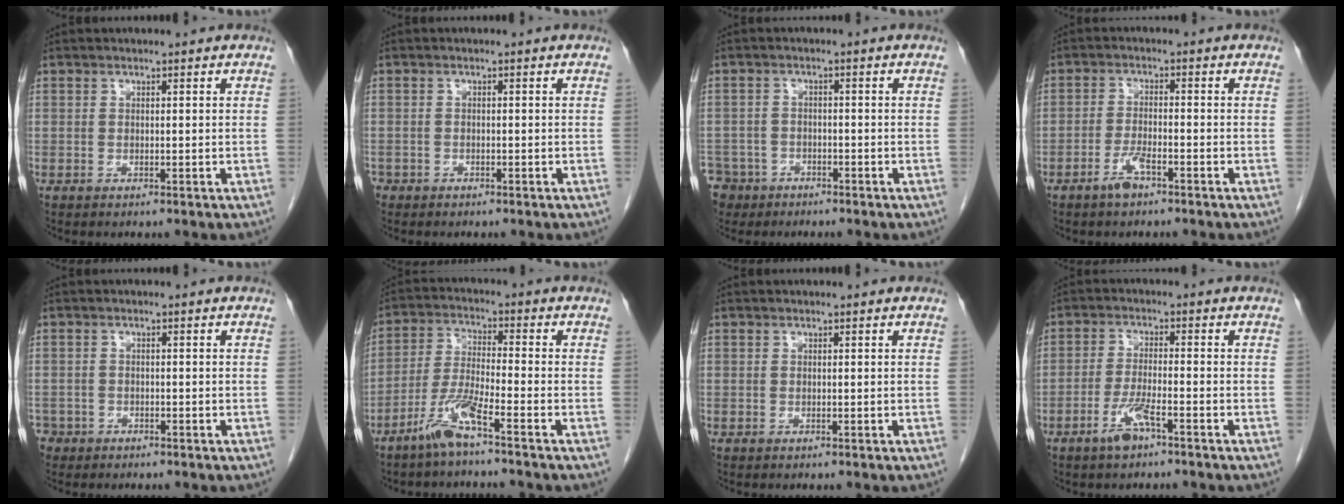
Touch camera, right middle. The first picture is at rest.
{"total": 1.9, "force": [-1.4, 1.2, 0.3], "torque": [-0.010, 0.000, -0.023]}
{"total": 7.7, "force": [-5.2, 5.6, 1.0], "torque": [-0.040, -0.002, -0.090]}
{"total": 3.3, "force": [-2.3, 0.7, 2.3], "torque": [-0.047, 0.001, -0.044]}
{"total": 2.9, "force": [-2.1, 2.0, -0.1], "torque": [0.001, 0.004, -0.041]}
{"total": 6.6, "force": [-4.6, -0.2, 4.8], "torque": [-0.106, -0.010, -0.099]}
{"total": 0.0}
{"total": 4.4, "force": [-2.8, 0.7, 3.4], "torque": [-0.072, -0.003, -0.053]}